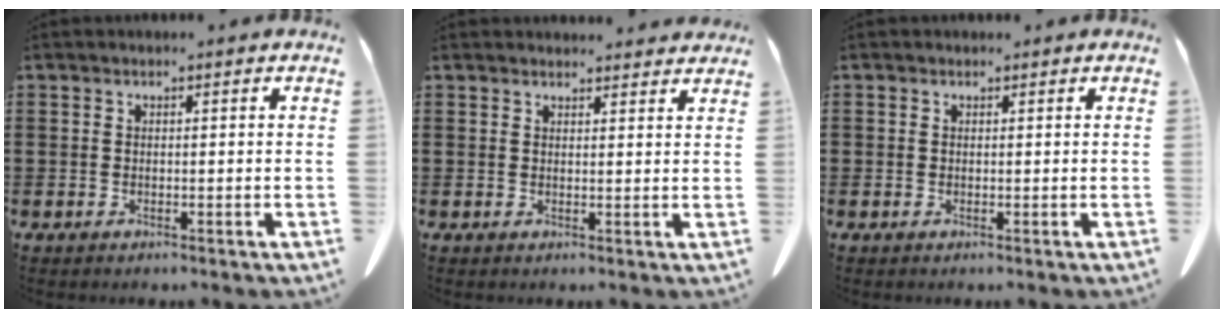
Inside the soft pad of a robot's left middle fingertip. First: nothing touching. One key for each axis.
{"total": 2.2, "fx": 2.1, "fy": 0.3, "fz": 0.3, "tx": -0.002, "ty": -0.006, "tz": 0.039}
{"total": 0.6, "fx": 0.2, "fy": 0.5, "fz": 0.0, "tx": -0.003, "ty": 0.003, "tz": 0.004}